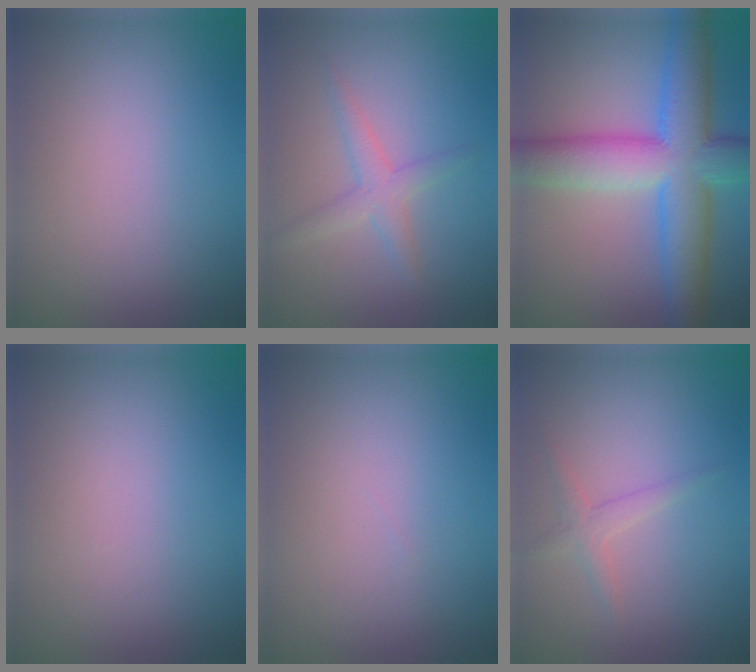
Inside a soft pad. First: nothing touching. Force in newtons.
{"total": 2.4, "press": 2.4, "slide": 0.0}
{"total": 10.6, "press": 10.6, "slide": 0.2}
{"total": 0.0}
{"total": 0.0}
{"total": 1.7, "press": 1.7, "slide": 0.1}